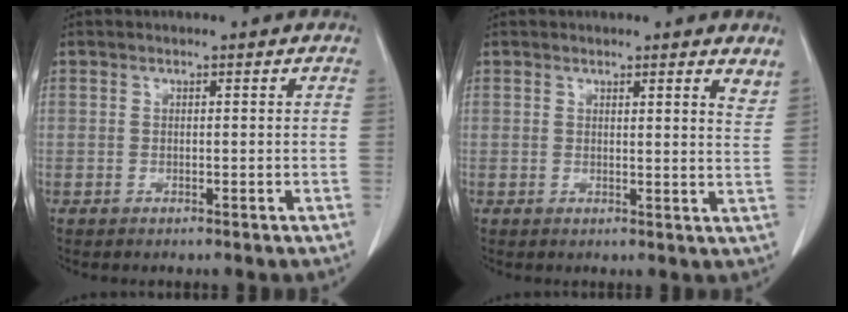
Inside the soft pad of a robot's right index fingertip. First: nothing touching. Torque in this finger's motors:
{"motor_torque": [-0.15, 0.09, -0.09, -0.01]}